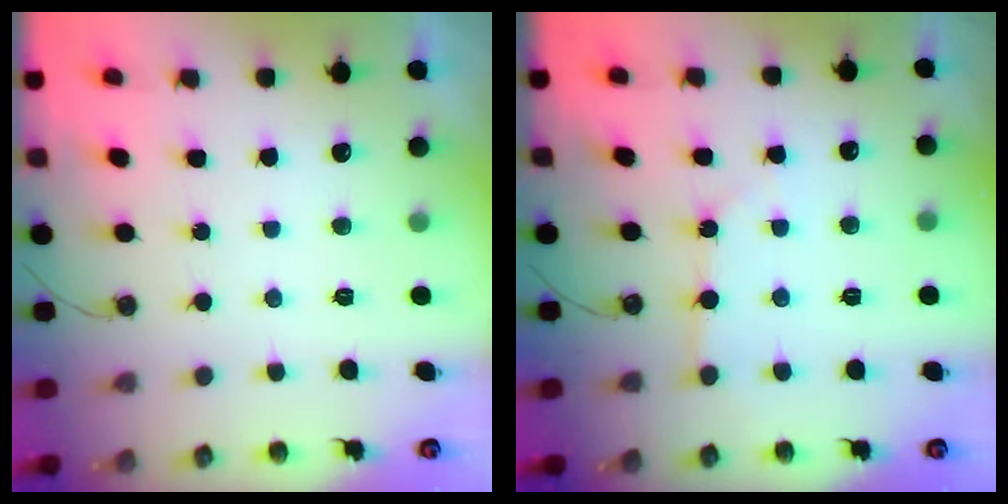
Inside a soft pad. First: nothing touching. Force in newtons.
{"total": 3.4, "press": 3.4, "slide": 0.3}